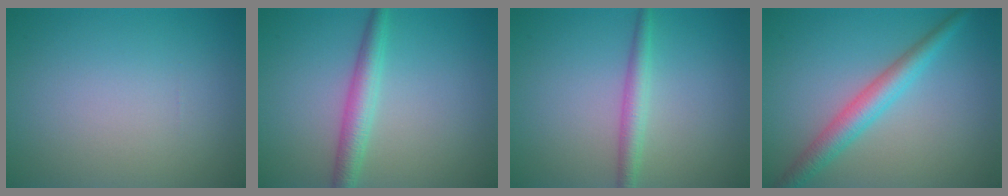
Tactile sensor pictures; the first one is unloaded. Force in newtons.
{"total": 2.9, "press": 2.9, "slide": 0.0}
{"total": 2.2, "press": 2.2, "slide": 0.1}
{"total": 3.8, "press": 3.8, "slide": 0.1}